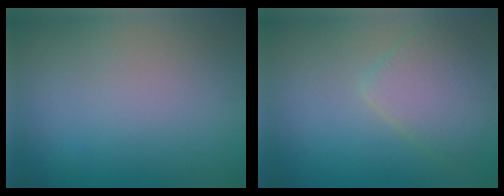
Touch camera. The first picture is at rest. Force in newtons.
{"total": 3.8, "press": 3.8, "slide": 0.2}